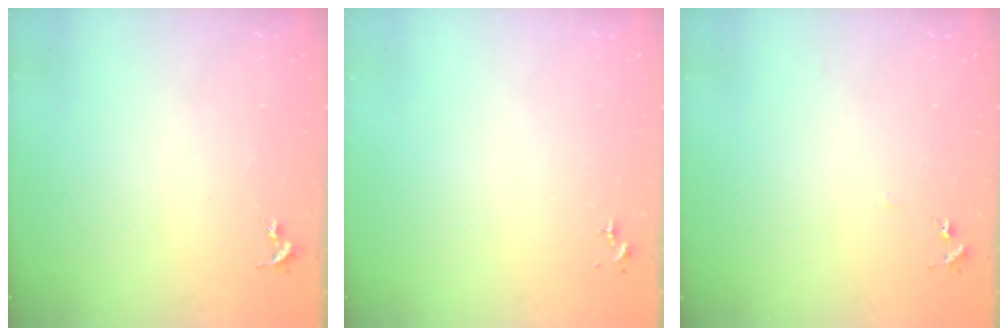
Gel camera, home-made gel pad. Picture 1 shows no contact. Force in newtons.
{"total": 0.0}
{"total": 4.0, "press": 4.0, "slide": 0.5}